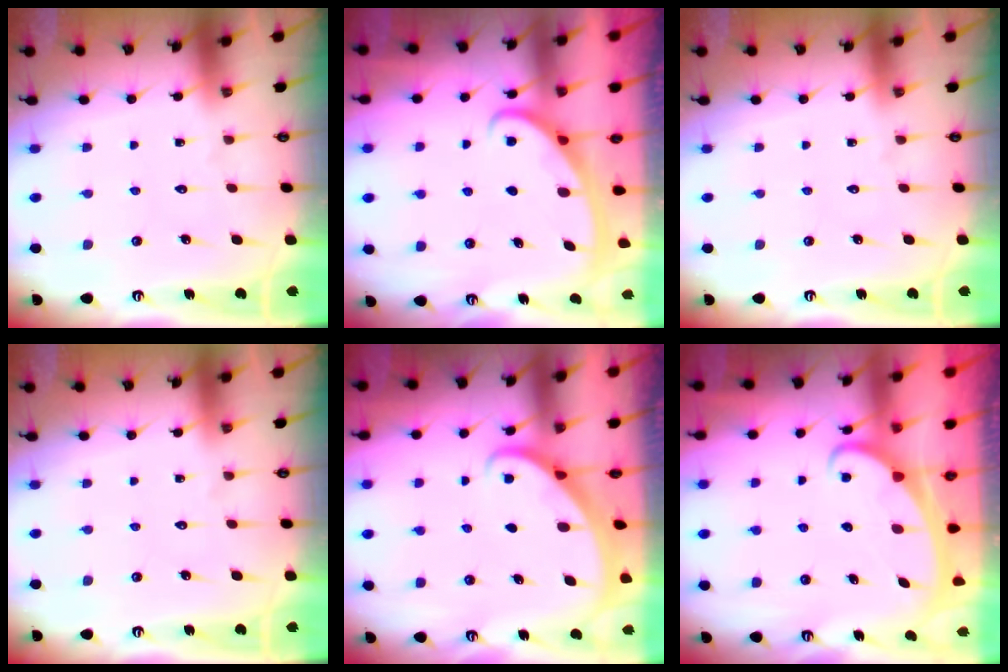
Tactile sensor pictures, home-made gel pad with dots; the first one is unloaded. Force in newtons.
{"total": 3.0, "press": 3.0, "slide": 0.4}
{"total": 0.0}
{"total": 0.0}
{"total": 1.9, "press": 1.9, "slide": 0.0}
{"total": 2.4, "press": 2.3, "slide": 0.4}